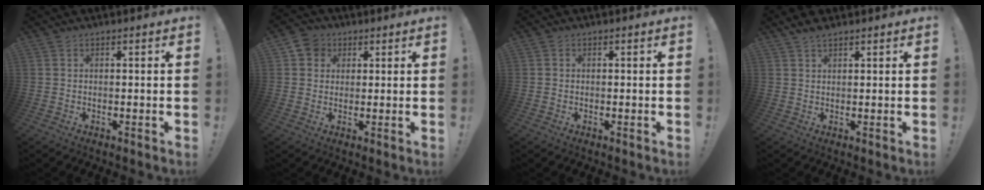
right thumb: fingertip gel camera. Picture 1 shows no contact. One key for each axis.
{"total": 5.7, "fx": 2.2, "fy": 5.0, "fz": 1.5, "tx": -0.019, "ty": -0.006, "tz": 0.042}
{"total": 0.5, "fx": -0.1, "fy": 0.5, "fz": -0.1, "tx": 0.003, "ty": 0.002, "tz": 0.000}
{"total": 3.0, "fx": 2.4, "fy": 1.2, "fz": 1.3, "tx": -0.016, "ty": -0.011, "tz": 0.044}